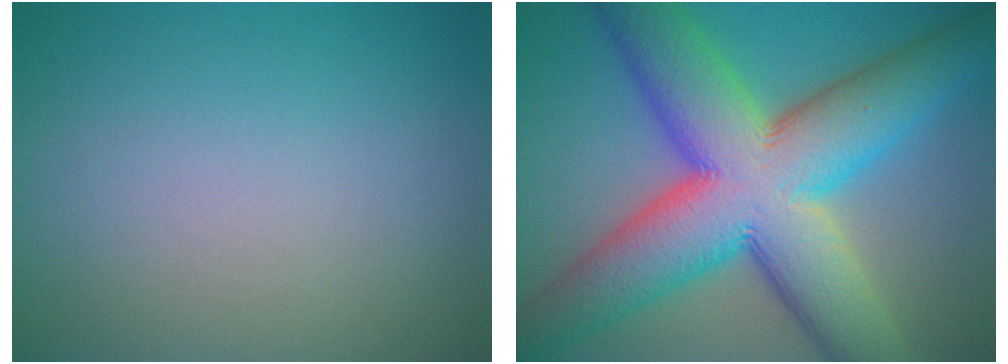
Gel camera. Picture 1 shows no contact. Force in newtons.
{"total": 15.7, "press": 15.6, "slide": 0.6}